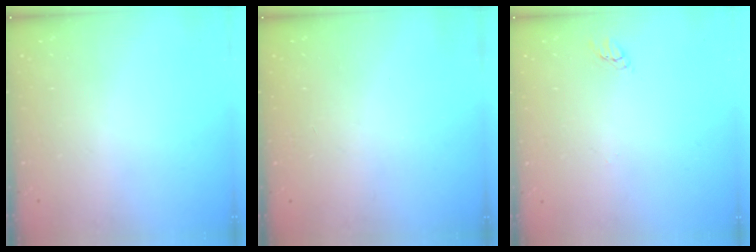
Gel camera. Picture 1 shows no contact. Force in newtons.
{"total": 0.0}
{"total": 2.2, "press": 2.2, "slide": 0.2}